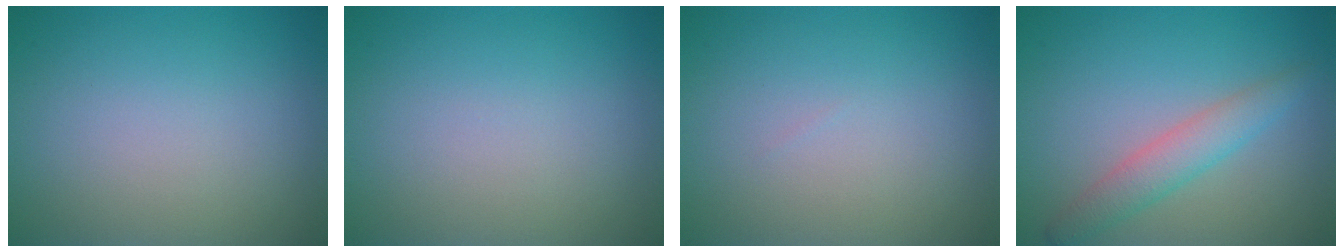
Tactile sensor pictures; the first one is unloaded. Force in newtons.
{"total": 0.0}
{"total": 0.0}
{"total": 3.0, "press": 3.0, "slide": 0.1}